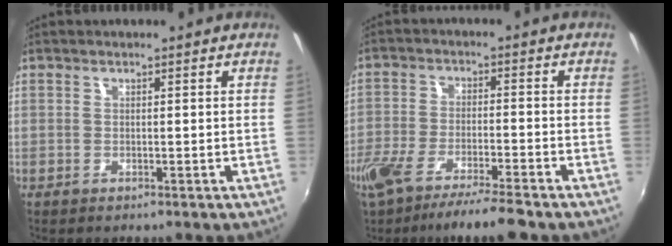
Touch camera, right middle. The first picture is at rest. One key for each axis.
{"total": 11.6, "fx": -9.2, "fy": 1.4, "fz": 6.9, "tx": -0.144, "ty": -0.030, "tz": -0.159}